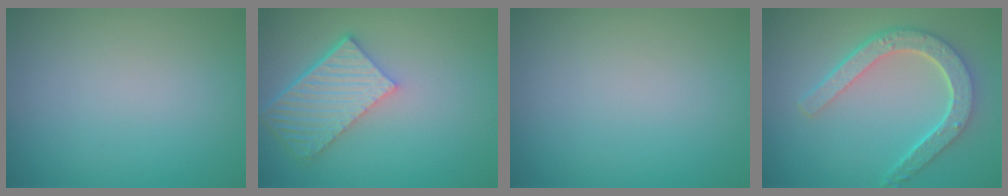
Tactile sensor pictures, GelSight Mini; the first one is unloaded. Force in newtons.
{"total": 5.7, "press": 4.1, "slide": 3.9}
{"total": 0.0}
{"total": 5.1, "press": 4.0, "slide": 3.2}